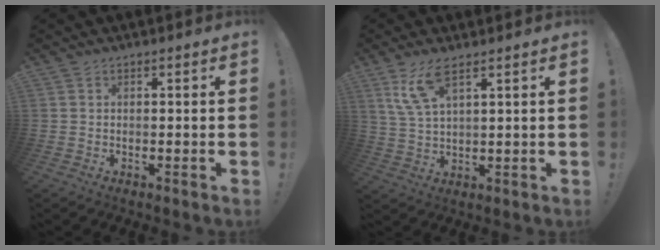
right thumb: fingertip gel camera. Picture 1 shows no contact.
{"total": 8.8, "force": [5.1, 2.8, 6.6], "torque": [-0.129, -0.013, 0.099]}